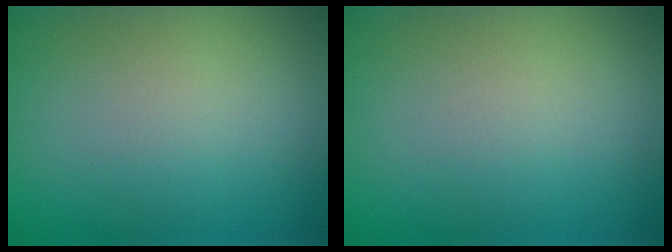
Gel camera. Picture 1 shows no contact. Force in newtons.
{"total": 0.0}